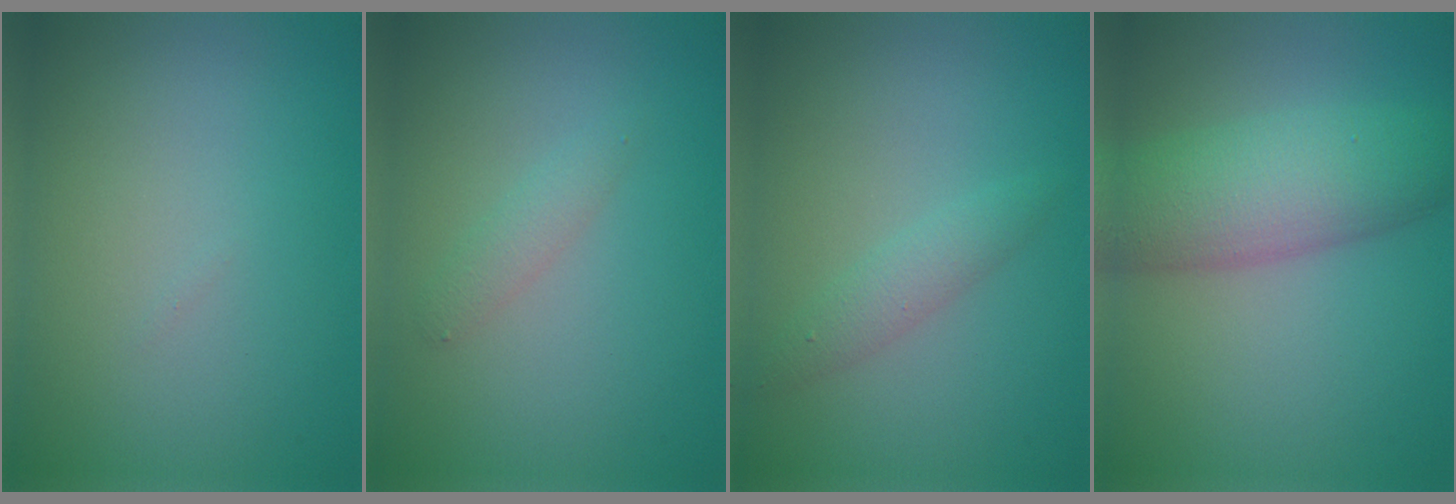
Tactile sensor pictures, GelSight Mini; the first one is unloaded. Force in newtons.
{"total": 1.3, "press": 1.3, "slide": 0.0}
{"total": 1.8, "press": 1.8, "slide": 0.1}
{"total": 7.1, "press": 7.1, "slide": 0.3}